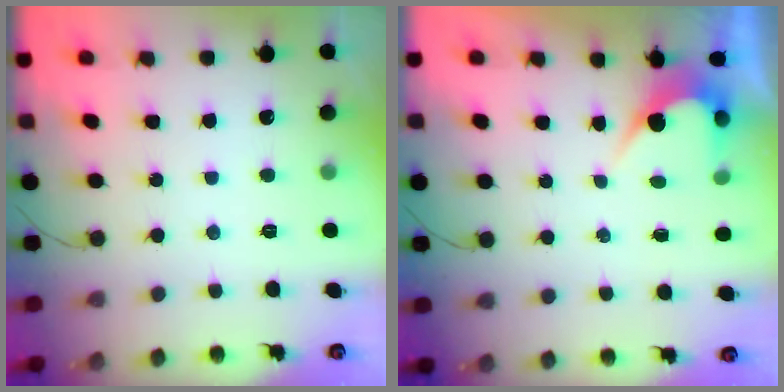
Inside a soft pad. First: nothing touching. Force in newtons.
{"total": 3.6, "press": 3.6, "slide": 0.2}